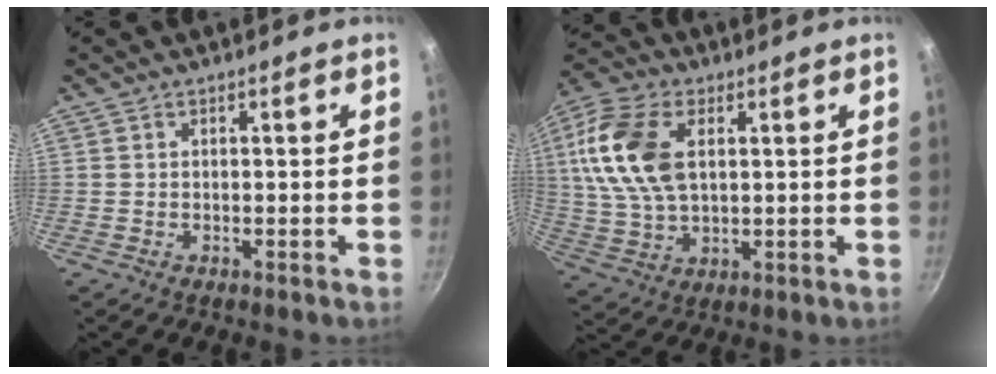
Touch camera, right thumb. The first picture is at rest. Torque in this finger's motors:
{"motor_torque": [-0.56, 1.09, 1.45, 0.74, 0.18]}